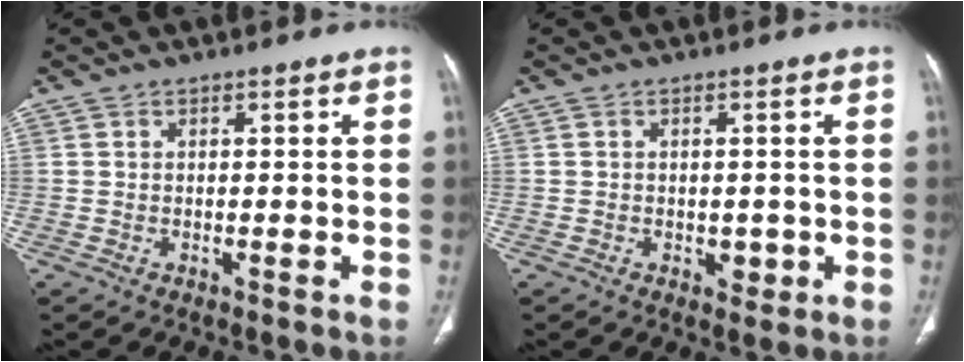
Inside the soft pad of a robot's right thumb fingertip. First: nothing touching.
{"total": 2.1, "force": [-0.5, 1.6, 1.3], "torque": [-0.007, 0.000, -0.002]}